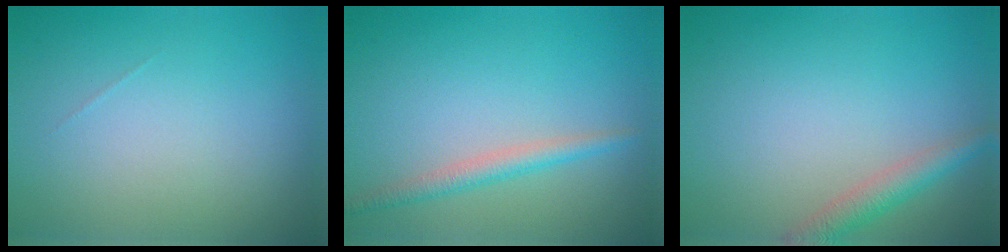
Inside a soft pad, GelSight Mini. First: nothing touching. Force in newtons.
{"total": 2.2, "press": 2.1, "slide": 0.0}
{"total": 2.6, "press": 2.6, "slide": 0.2}